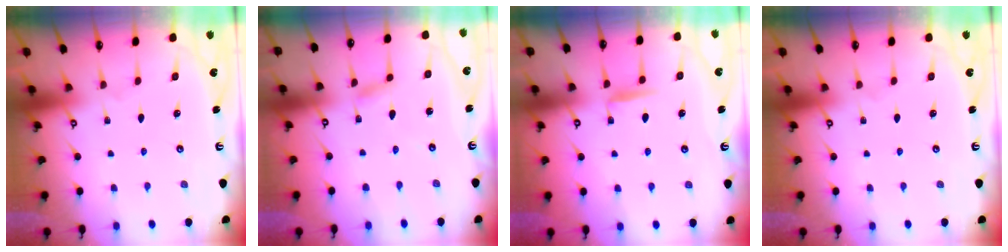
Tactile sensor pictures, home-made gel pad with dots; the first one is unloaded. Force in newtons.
{"total": 2.5, "press": 2.4, "slide": 0.3}
{"total": 6.6, "press": 6.6, "slide": 0.7}
{"total": 0.0}